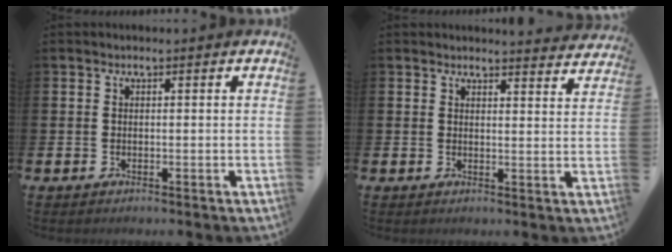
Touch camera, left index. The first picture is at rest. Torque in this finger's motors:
{"motor_torque": [0.23, -1.23, -0.07, 0.00]}